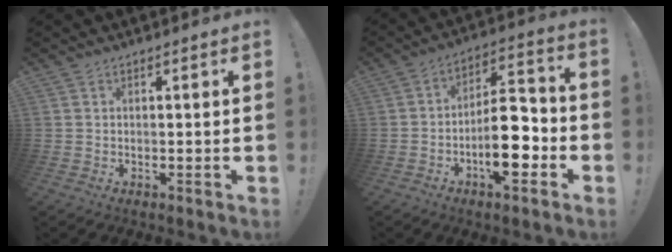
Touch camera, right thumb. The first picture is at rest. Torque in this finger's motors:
{"motor_torque": [0.69, 1.25, 1.48, -0.82, 0.52]}